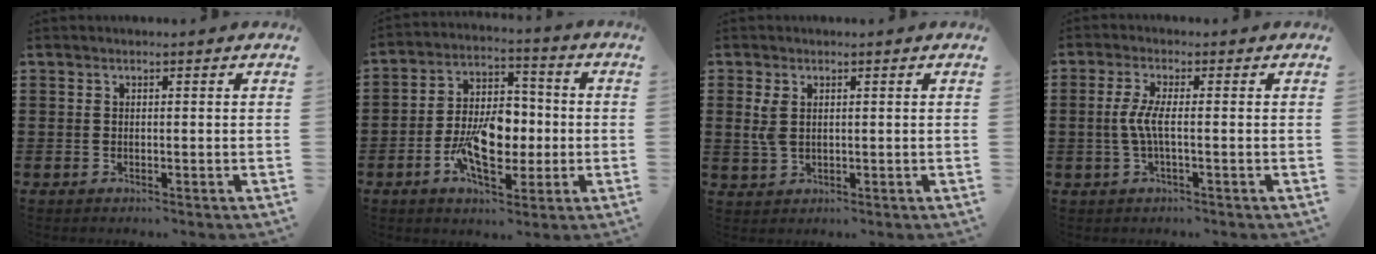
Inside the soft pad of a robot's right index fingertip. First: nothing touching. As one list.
[{"total": 9.9, "force": [-2.0, 5.7, 7.9], "torque": [-0.145, 0.002, -0.040]}, {"total": 3.0, "force": [0.9, 1.8, 2.2], "torque": [-0.055, 0.004, 0.014]}, {"total": 3.9, "force": [-0.4, 0.5, 3.8], "torque": [-0.093, -0.008, -0.017]}]